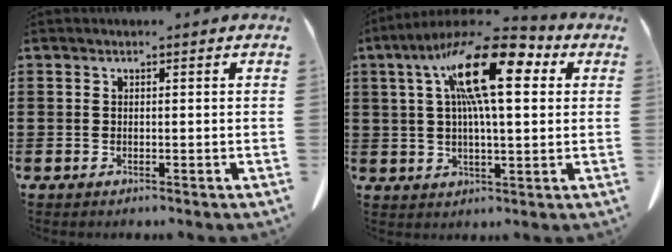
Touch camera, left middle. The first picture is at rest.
{"total": 15.2, "force": [5.9, 4.4, 13.3], "torque": [-0.253, -0.002, 0.090]}